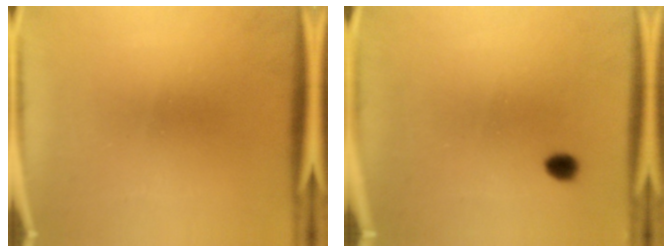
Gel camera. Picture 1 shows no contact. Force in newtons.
{"total": 2.1}